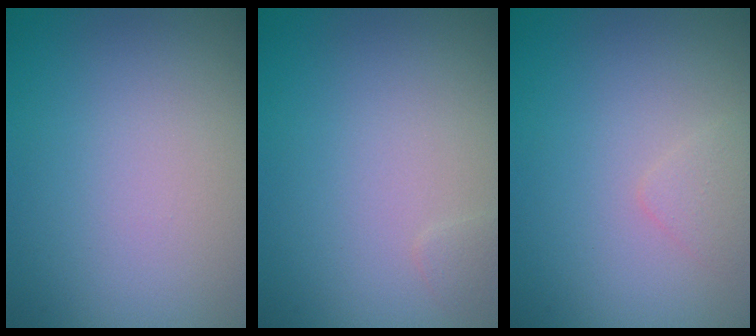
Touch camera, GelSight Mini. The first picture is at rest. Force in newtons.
{"total": 0.6, "press": 0.6, "slide": 0.1}
{"total": 1.1, "press": 1.1, "slide": 0.0}